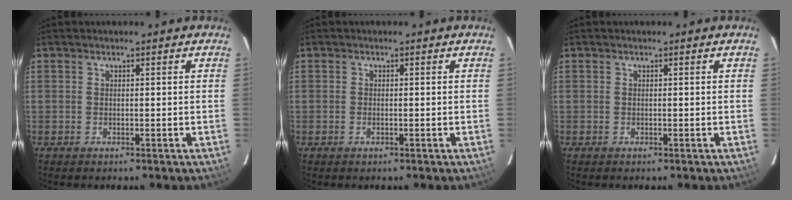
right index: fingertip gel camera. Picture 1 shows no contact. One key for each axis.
{"total": 0.6, "fx": -0.3, "fy": 0.3, "fz": 0.5, "tx": -0.010, "ty": 0.001, "tz": -0.005}
{"total": 0.0}